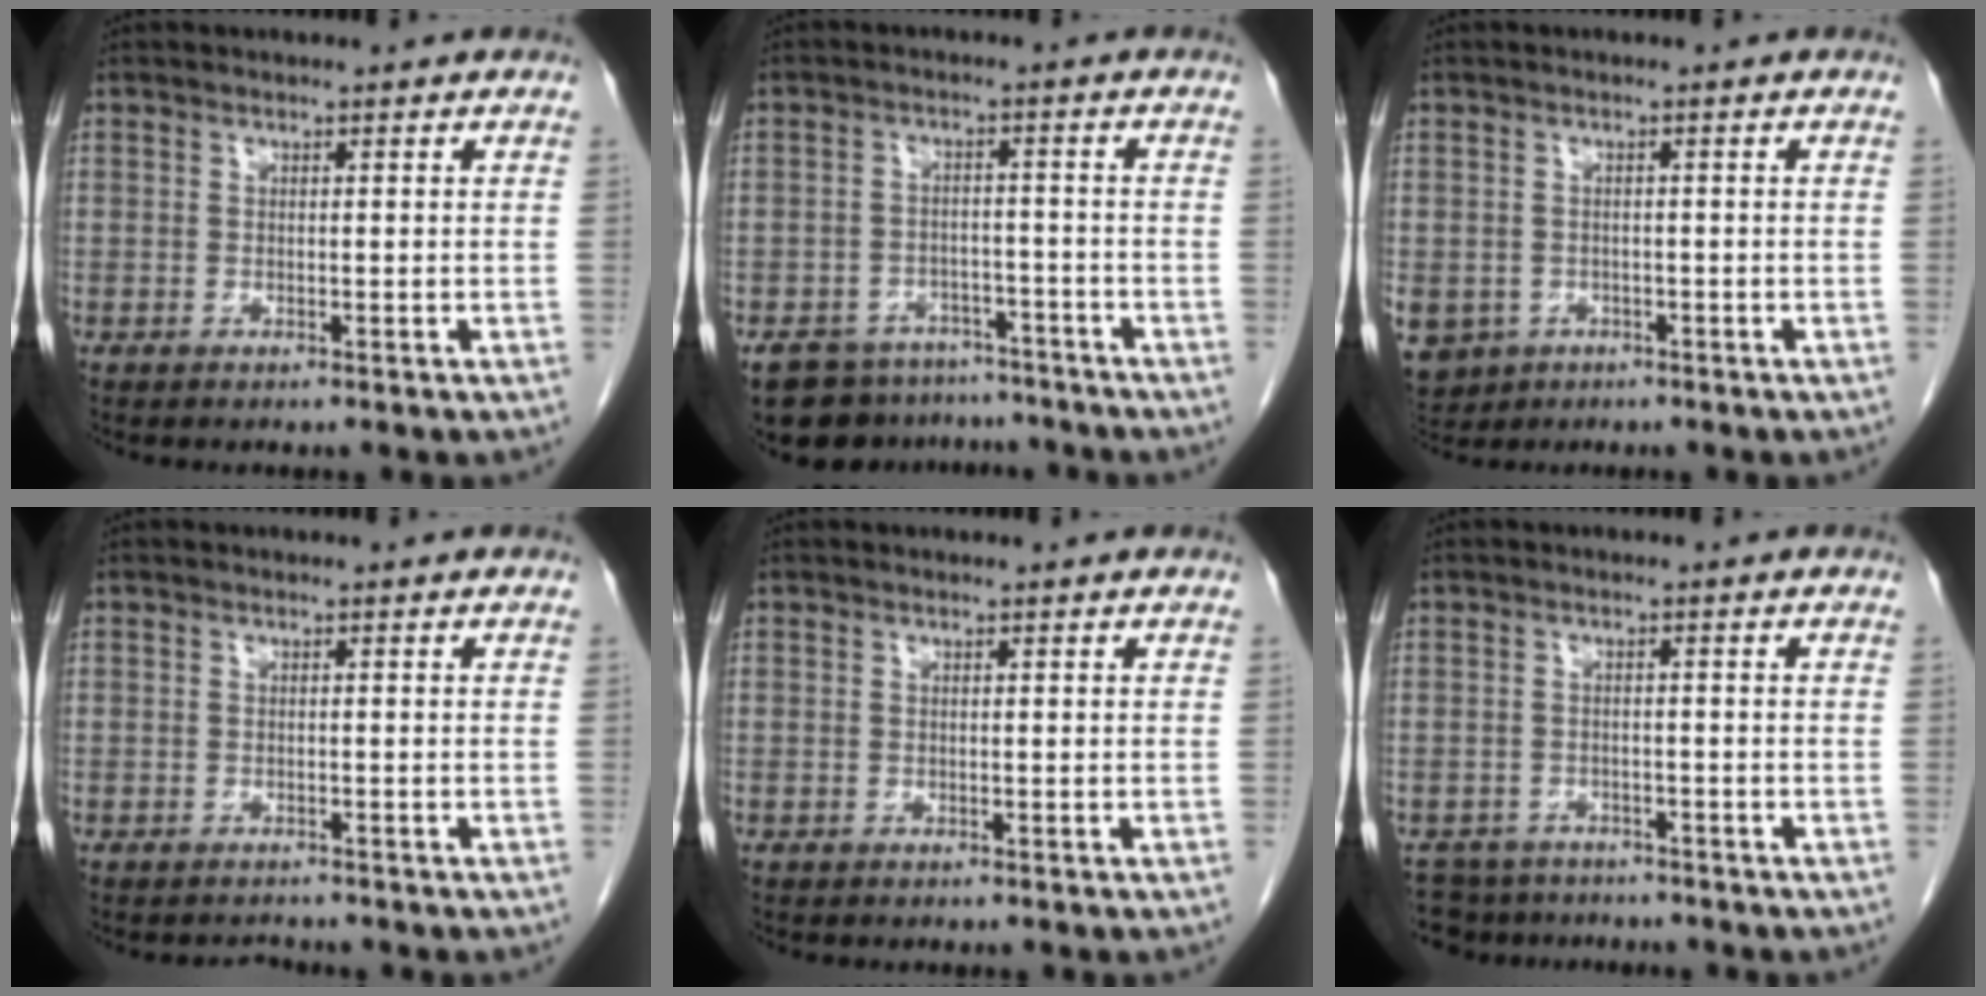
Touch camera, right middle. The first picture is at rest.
{"total": 10.4, "force": [-8.7, 5.2, 2.2], "torque": [-0.031, 0.011, -0.119]}
{"total": 8.6, "force": [-4.0, 7.2, 2.6], "torque": [-0.081, 0.000, -0.055]}
{"total": 1.2, "force": [-1.1, 0.2, -0.3], "torque": [0.000, -0.007, -0.017]}
{"total": 0.0}
{"total": 5.3, "force": [-4.7, 2.4, -0.5], "torque": [0.013, 0.006, -0.072]}